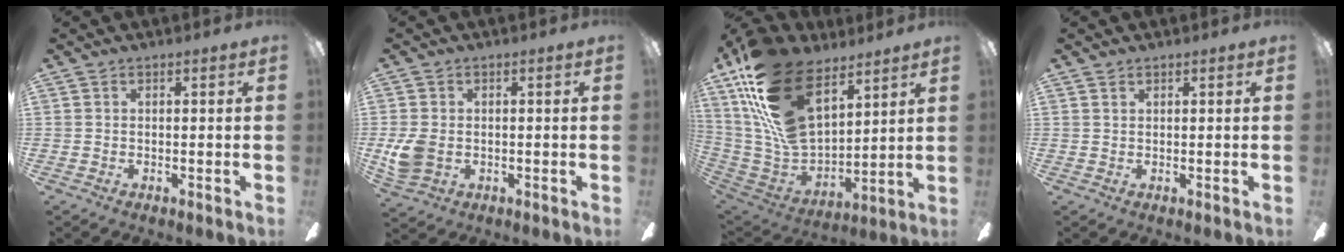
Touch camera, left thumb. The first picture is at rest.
{"total": 6.1, "force": [-0.5, 4.6, 3.9], "torque": [-0.076, 0.005, -0.007]}
{"total": 25.5, "force": [13.7, 13.8, 16.5], "torque": [-0.352, -0.070, 0.253]}
{"total": 1.0, "force": [0.8, 0.5, 0.2], "torque": [-0.006, 0.002, 0.015]}